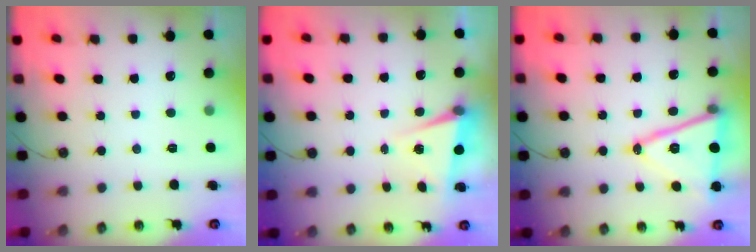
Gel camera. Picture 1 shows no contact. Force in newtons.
{"total": 4.5, "press": 3.4, "slide": 2.9}
{"total": 16.4, "press": 16.0, "slide": 3.7}